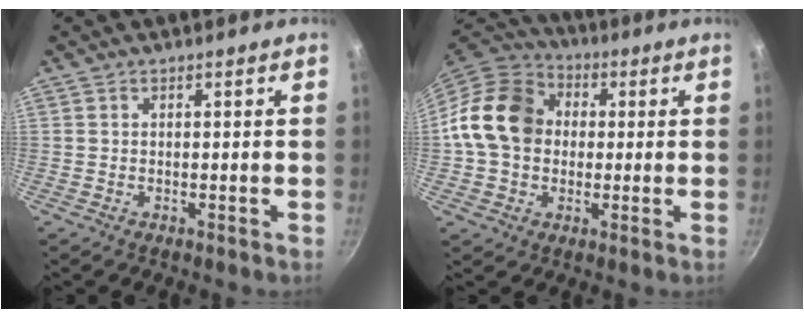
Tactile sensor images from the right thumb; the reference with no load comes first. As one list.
[{"total": 16.0, "force": [1.3, 13.0, 9.3], "torque": [-0.142, 0.029, 0.008]}]